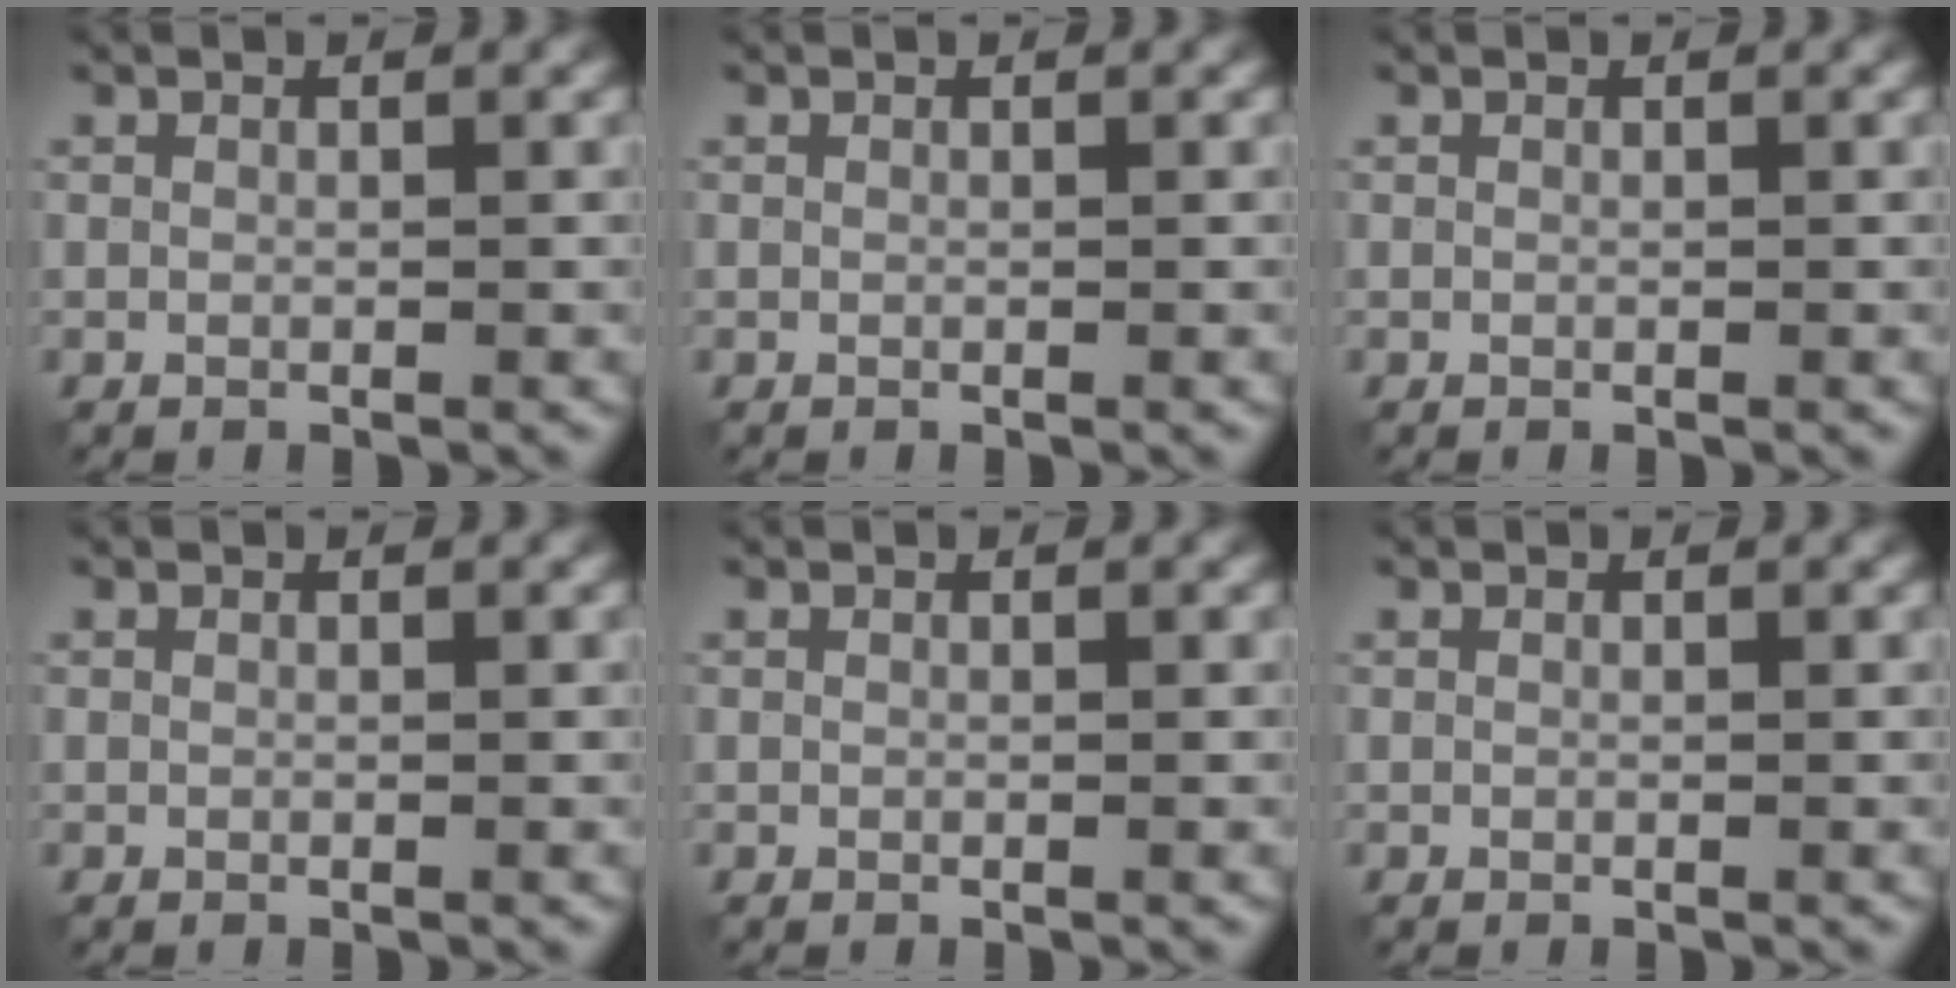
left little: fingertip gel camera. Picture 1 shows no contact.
{"total": 0.0}
{"total": 0.0}
{"total": 0.0}
{"total": 0.0}
{"total": 0.0}